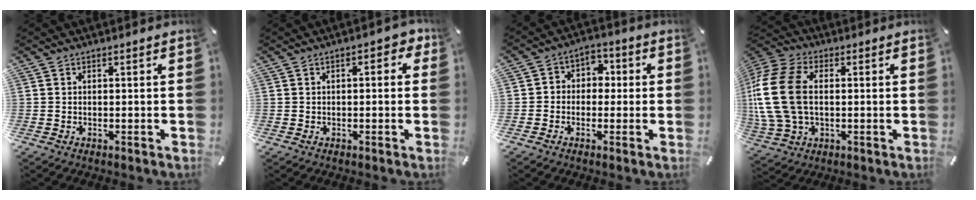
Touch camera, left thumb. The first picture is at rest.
{"total": 3.3, "force": [-0.2, 1.7, 2.8], "torque": [-0.038, 0.006, -0.009]}
{"total": 4.8, "force": [-1.1, 4.3, 1.8], "torque": [-0.032, 0.015, -0.025]}
{"total": 18.7, "force": [0.6, 14.1, 12.4], "torque": [-0.280, 0.015, 0.010]}